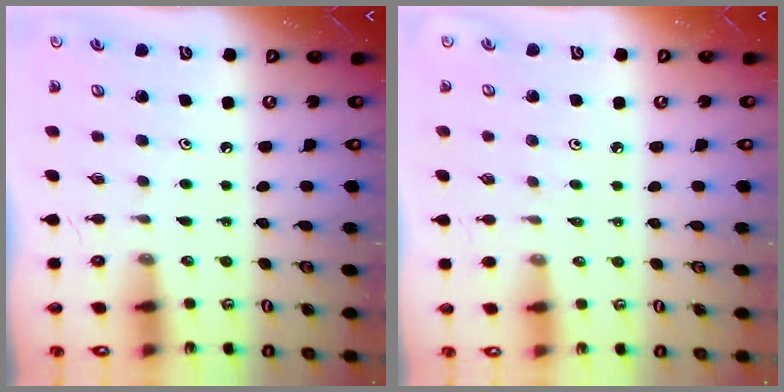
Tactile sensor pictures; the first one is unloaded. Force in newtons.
{"total": 1.9, "press": 1.8, "slide": 0.4}